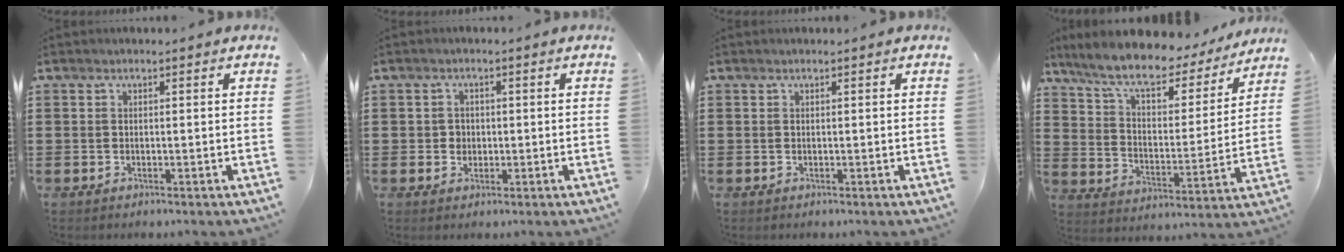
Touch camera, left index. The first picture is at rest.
{"total": 1.8, "force": [0.0, 1.8, 0.4], "torque": [-0.015, 0.008, -0.004]}
{"total": 0.0}
{"total": 9.1, "force": [7.8, 2.0, 4.1], "torque": [-0.113, -0.045, 0.133]}